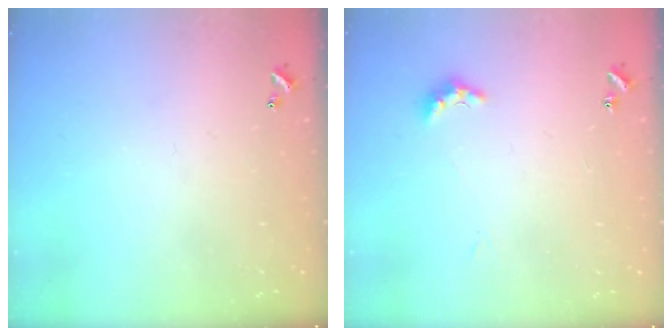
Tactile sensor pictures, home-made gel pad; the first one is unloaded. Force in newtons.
{"total": 3.7, "press": 3.6, "slide": 0.6}